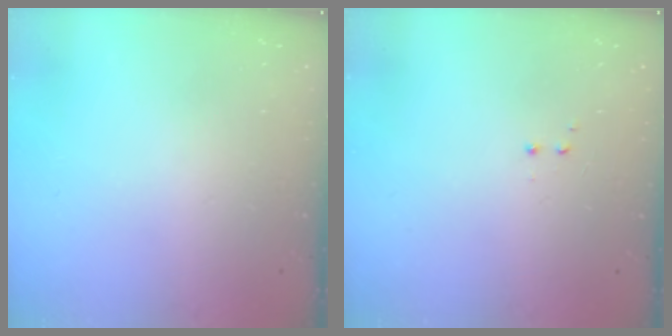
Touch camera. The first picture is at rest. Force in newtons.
{"total": 1.2, "press": 1.0, "slide": 0.6}